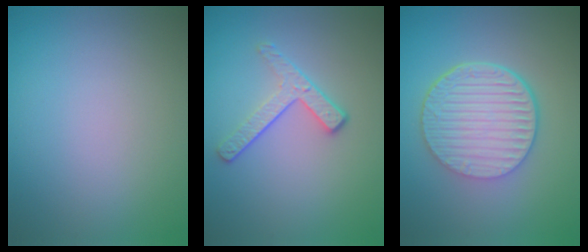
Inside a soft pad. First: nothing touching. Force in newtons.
{"total": 2.3, "press": 1.7, "slide": 1.6}
{"total": 7.0, "press": 4.7, "slide": 5.2}